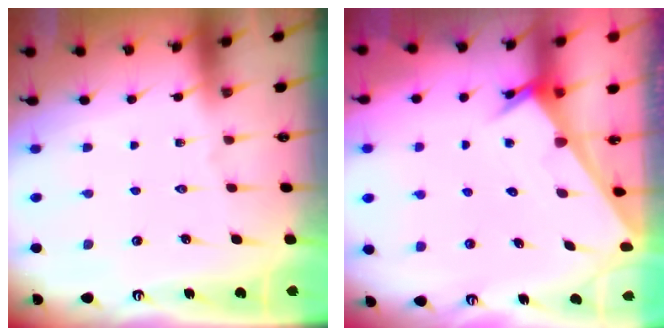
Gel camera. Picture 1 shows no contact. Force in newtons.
{"total": 2.5, "press": 2.5, "slide": 0.1}